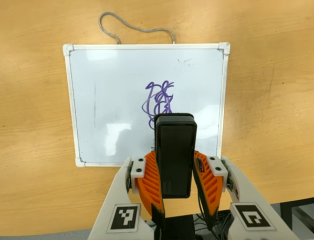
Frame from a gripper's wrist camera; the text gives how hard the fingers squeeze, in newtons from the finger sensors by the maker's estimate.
{"total": 7.8, "left": 6.5, "right": 9.2}